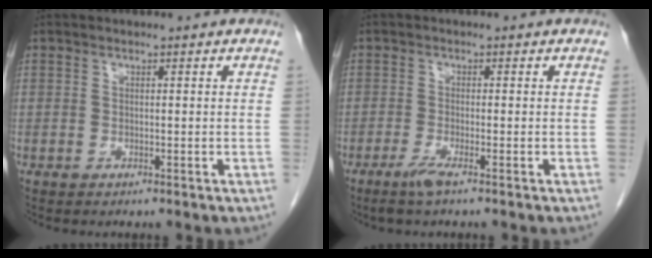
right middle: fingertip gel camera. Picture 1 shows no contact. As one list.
[{"total": 2.4, "force": [-1.6, -0.2, 1.8], "torque": [-0.041, -0.006, -0.036]}]